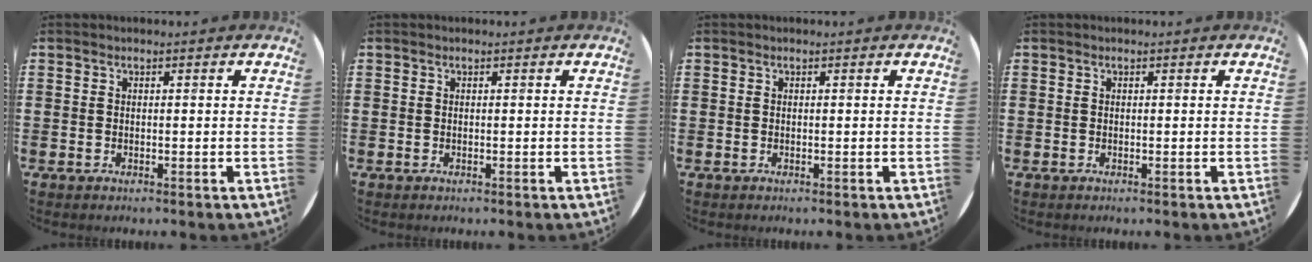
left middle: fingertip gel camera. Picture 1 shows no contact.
{"total": 0.0}
{"total": 0.0}
{"total": 0.0}